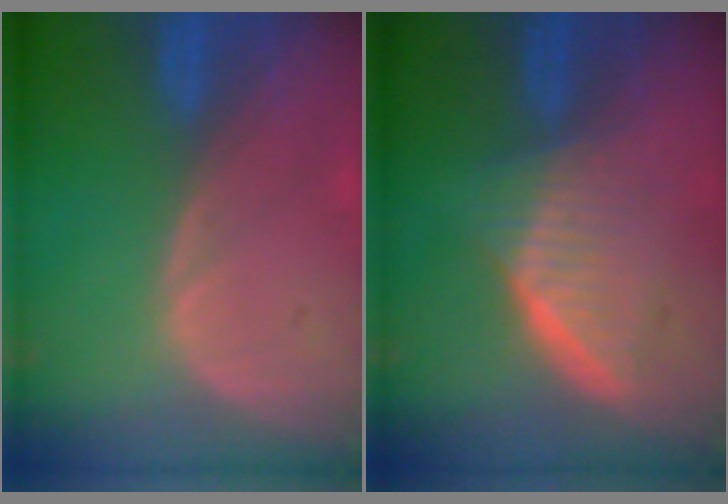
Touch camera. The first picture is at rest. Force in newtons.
{"total": 6.8, "press": 6.0, "slide": 3.1}